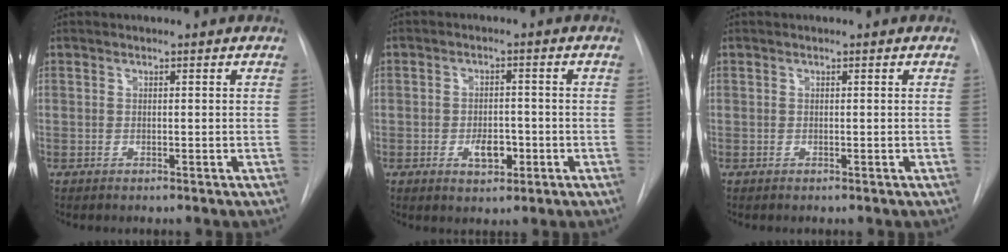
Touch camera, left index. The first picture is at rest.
{"total": 3.9, "force": [-1.4, 2.1, 3.0], "torque": [-0.044, 0.003, -0.015]}
{"total": 0.0}